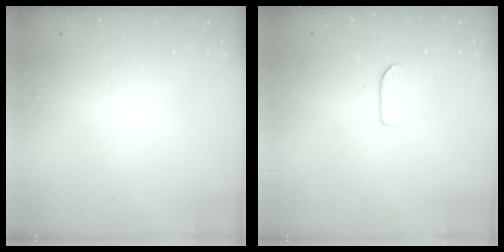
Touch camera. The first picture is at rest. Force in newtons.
{"total": 5.0, "press": 5.0, "slide": 0.5}